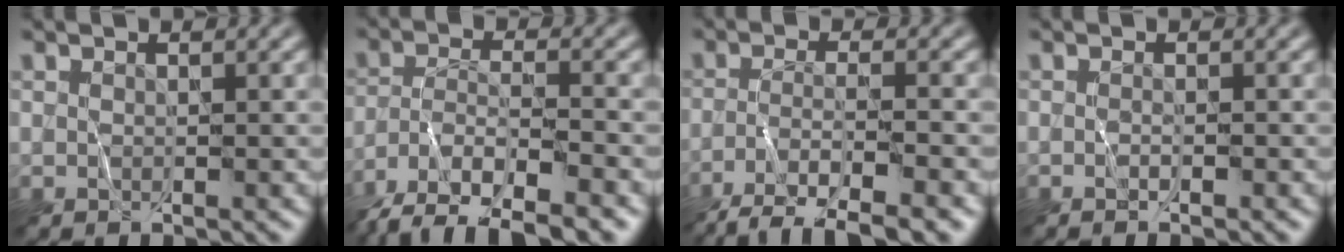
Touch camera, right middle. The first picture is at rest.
{"total": 8.5, "force": [-6.8, 2.4, 4.5], "torque": [-0.071, -0.016, -0.121]}
{"total": 7.1, "force": [-5.3, 1.3, 4.6], "torque": [-0.064, 0.002, -0.096]}
{"total": 0.6, "force": [-0.6, -0.2, 0.3], "torque": [-0.002, -0.004, -0.011]}